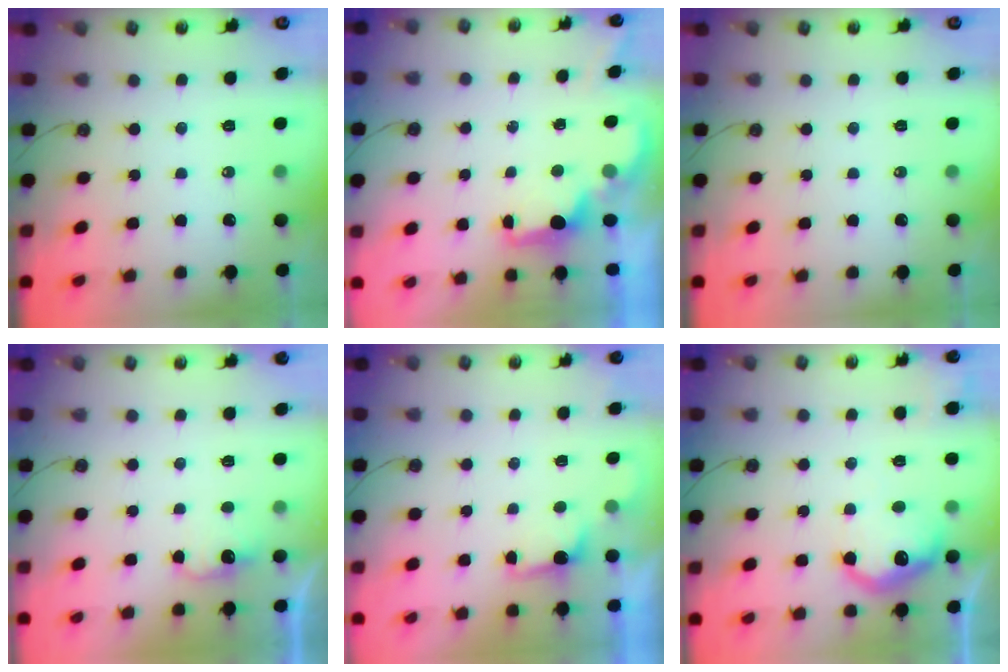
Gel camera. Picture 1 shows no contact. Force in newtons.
{"total": 1.8, "press": 1.6, "slide": 0.7}
{"total": 0.0}
{"total": 3.7, "press": 3.6, "slide": 1.0}
{"total": 1.1, "press": 0.7, "slide": 0.8}
{"total": 12.4, "press": 12.4, "slide": 1.0}